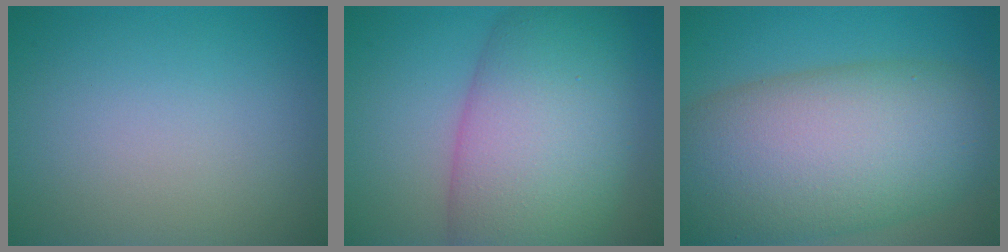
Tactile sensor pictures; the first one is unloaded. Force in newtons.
{"total": 12.2, "press": 12.2, "slide": 0.3}
{"total": 14.3, "press": 14.3, "slide": 0.5}